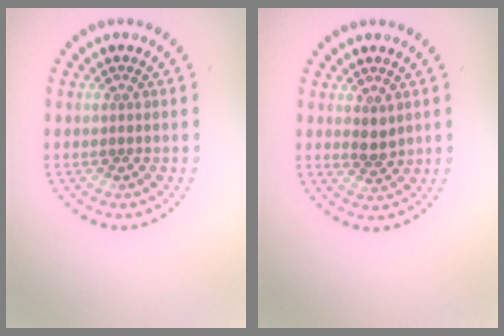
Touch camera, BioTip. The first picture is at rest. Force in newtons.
{"total": 1.4, "press": 1.3, "slide": 0.6}